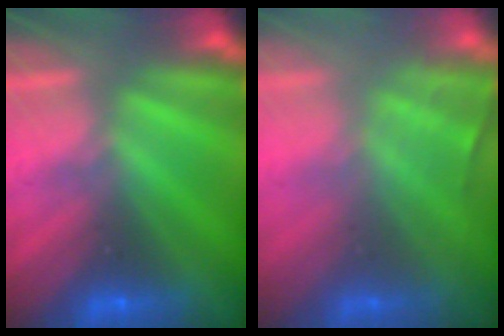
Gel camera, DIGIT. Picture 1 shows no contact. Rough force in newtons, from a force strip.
{"total": 2.4}